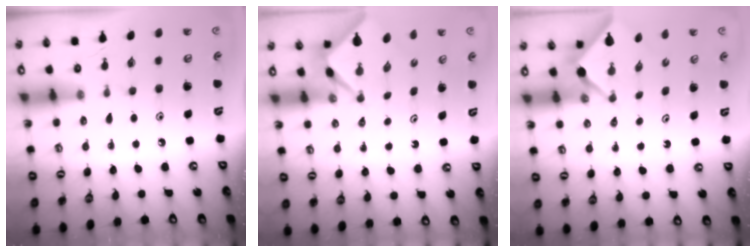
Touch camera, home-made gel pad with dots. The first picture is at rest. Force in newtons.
{"total": 2.5, "press": 2.4, "slide": 0.3}
{"total": 2.5, "press": 2.5, "slide": 0.2}